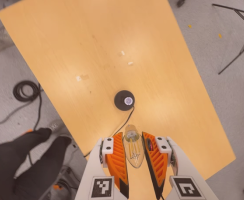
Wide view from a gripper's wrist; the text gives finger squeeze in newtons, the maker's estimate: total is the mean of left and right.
{"total": 9.8, "left": 9.3, "right": 10.4}